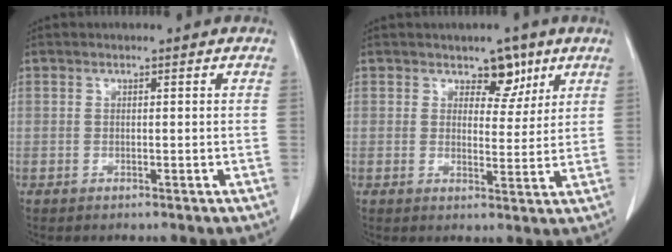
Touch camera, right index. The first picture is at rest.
{"total": 4.5, "force": [2.9, 2.7, 2.2], "torque": [-0.017, -0.001, 0.042]}